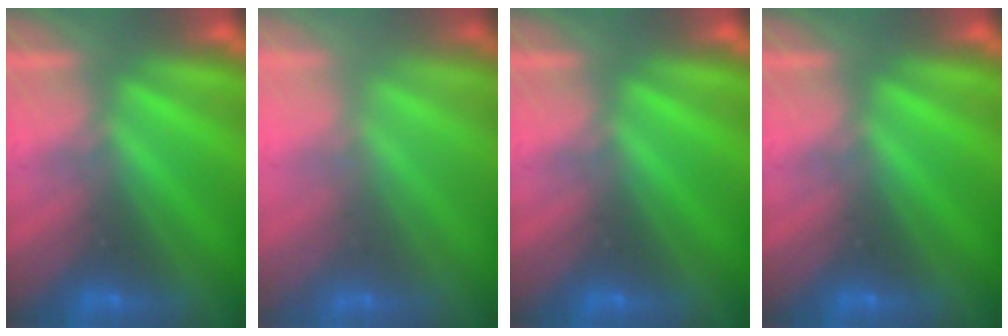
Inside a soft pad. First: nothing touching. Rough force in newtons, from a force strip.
{"total": 2.2}
{"total": 0.0}
{"total": 0.0}